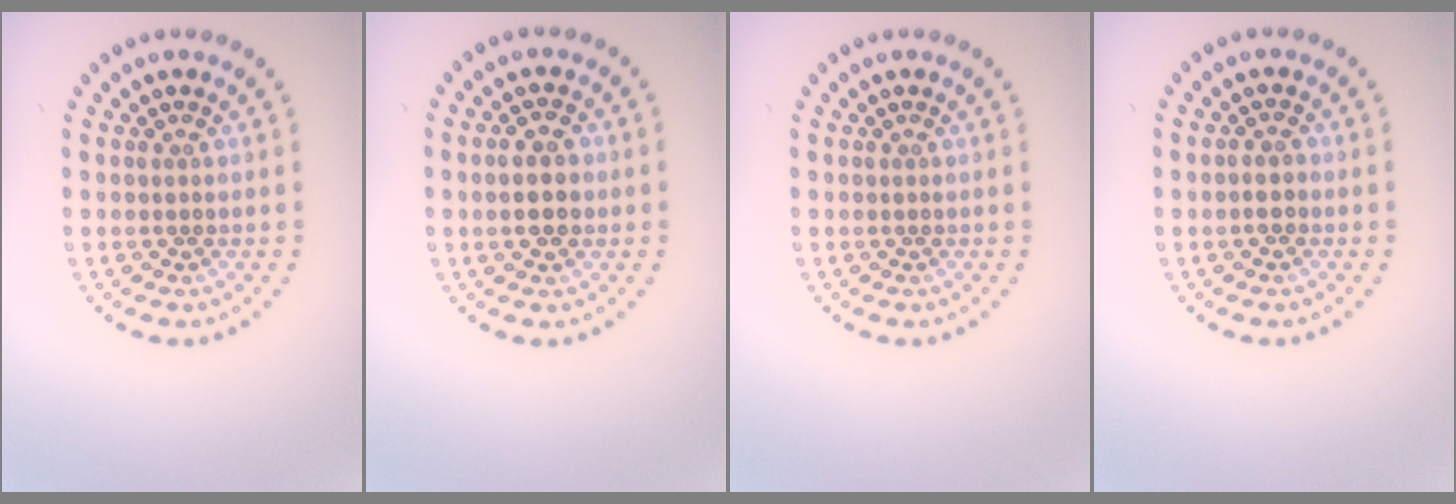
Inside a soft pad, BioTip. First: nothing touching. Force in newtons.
{"total": 3.0, "press": 3.0, "slide": 0.2}
{"total": 0.0}
{"total": 1.2, "press": 1.1, "slide": 0.5}